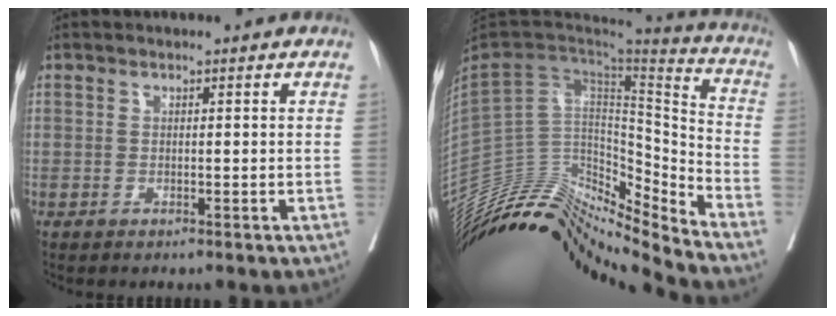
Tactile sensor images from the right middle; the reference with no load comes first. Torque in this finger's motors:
{"motor_torque": [-0.88, -1.25, -0.15, 0.00]}